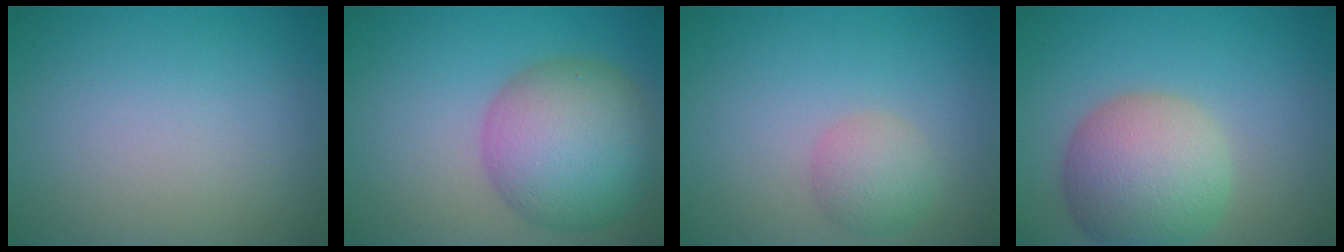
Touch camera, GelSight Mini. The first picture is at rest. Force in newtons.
{"total": 9.3, "press": 9.3, "slide": 0.4}
{"total": 2.6, "press": 2.6, "slide": 0.1}
{"total": 7.6, "press": 7.6, "slide": 0.4}